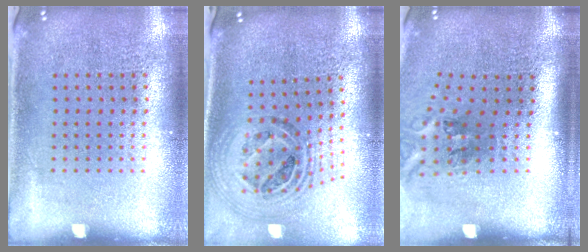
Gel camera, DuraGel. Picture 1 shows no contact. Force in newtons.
{"total": 1.7, "press": 1.5, "slide": 0.8}
{"total": 2.0, "press": 1.2, "slide": 1.6}